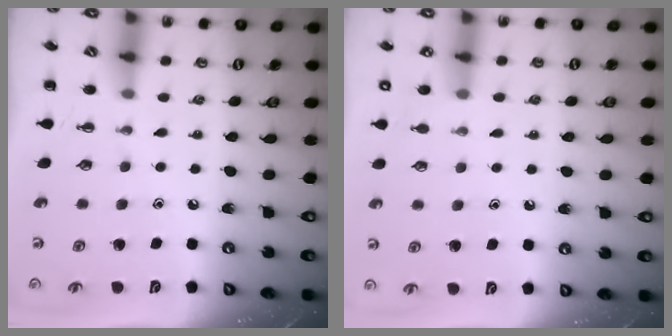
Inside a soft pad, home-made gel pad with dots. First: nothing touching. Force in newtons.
{"total": 6.8, "press": 6.6, "slide": 1.9}